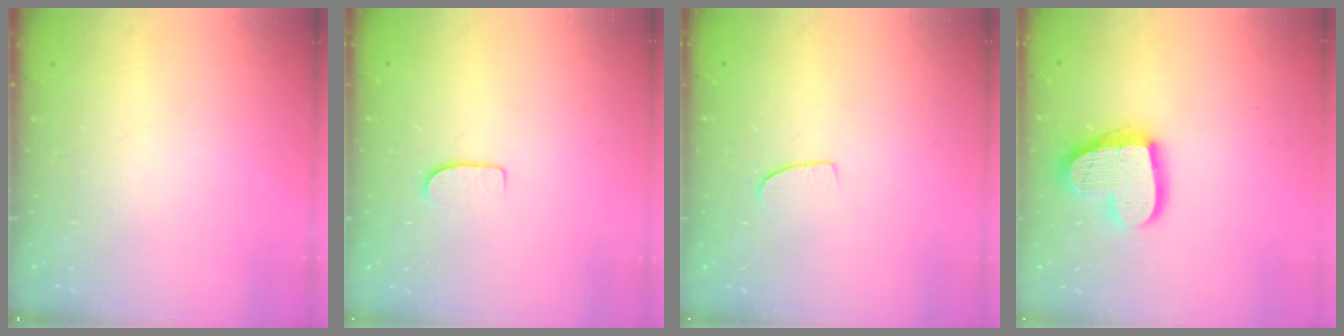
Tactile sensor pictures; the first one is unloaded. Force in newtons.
{"total": 5.5, "press": 5.5, "slide": 0.5}
{"total": 5.4, "press": 5.4, "slide": 0.4}
{"total": 17.2, "press": 17.1, "slide": 1.5}